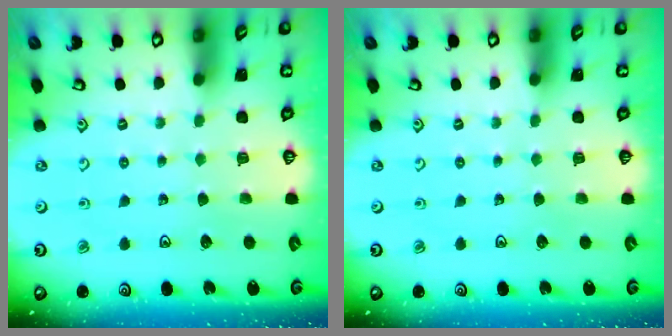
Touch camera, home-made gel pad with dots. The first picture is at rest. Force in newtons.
{"total": 0.0}